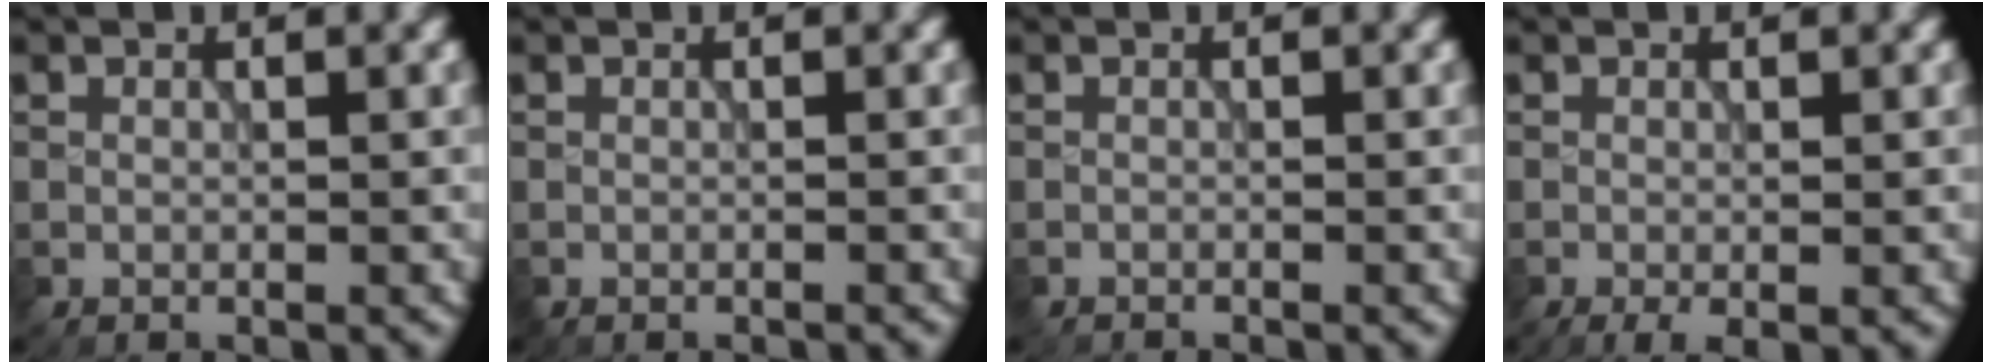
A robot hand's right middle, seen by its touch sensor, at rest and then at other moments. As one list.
[{"total": 1.2, "force": [-1.1, 0.2, 0.3], "torque": [0.006, -0.004, -0.017]}, {"total": 0.8, "force": [-0.8, 0.0, 0.0], "torque": [0.006, -0.004, -0.016]}, {"total": 1.5, "force": [-0.7, 0.2, 1.3], "torque": [-0.024, -0.008, -0.012]}]